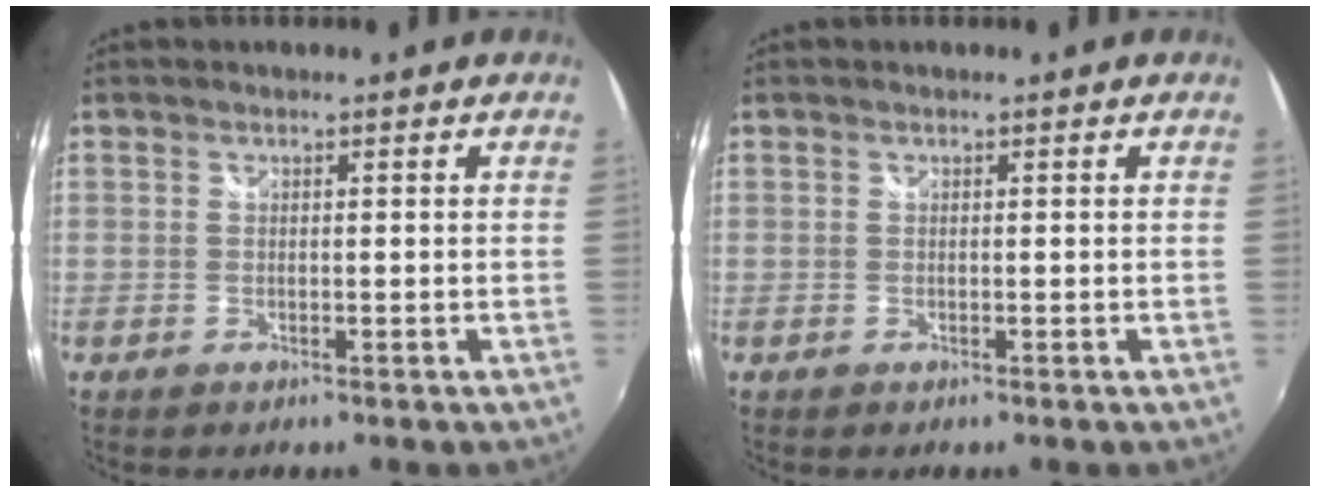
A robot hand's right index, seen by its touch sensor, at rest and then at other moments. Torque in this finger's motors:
{"motor_torque": [0.00, 0.00, 0.00, 0.00]}